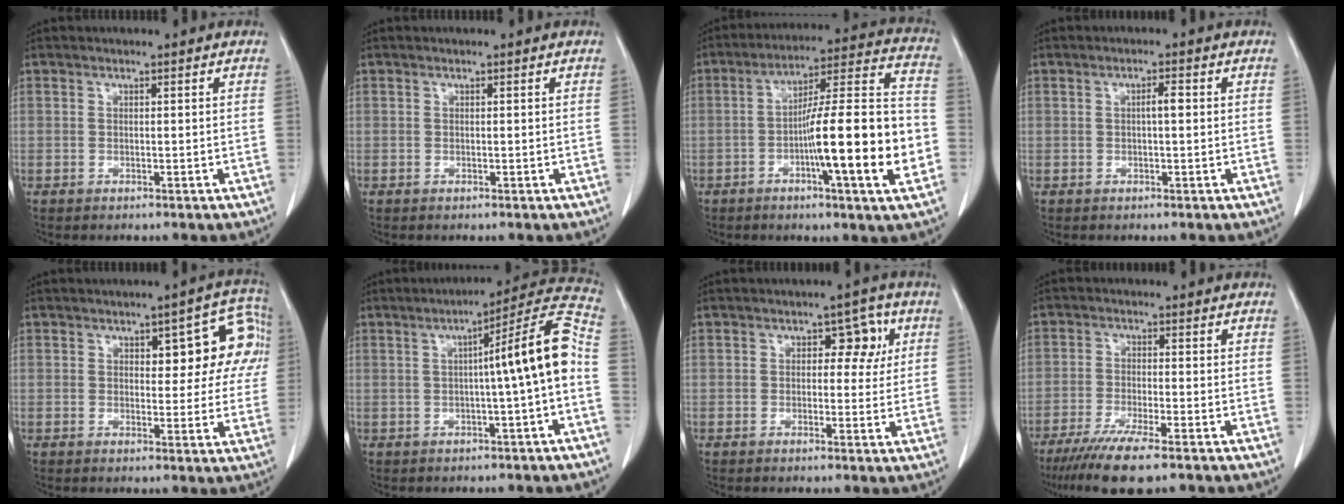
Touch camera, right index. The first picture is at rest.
{"total": 0.0}
{"total": 18.6, "force": [-4.8, 0.8, 17.9], "torque": [-0.260, 0.010, -0.071]}
{"total": 1.8, "force": [0.2, 0.4, 1.7], "torque": [-0.029, 0.004, 0.004]}
{"total": 9.7, "force": [2.7, 4.3, 8.2], "torque": [-0.075, 0.033, 0.032]}
{"total": 11.1, "force": [-0.4, -0.6, 11.1], "torque": [-0.149, 0.029, -0.011]}
{"total": 4.6, "force": [1.3, 2.8, 3.4], "torque": [-0.033, 0.018, 0.018]}
{"total": 8.9, "force": [-6.4, 0.5, 6.1], "torque": [-0.102, -0.021, -0.102]}